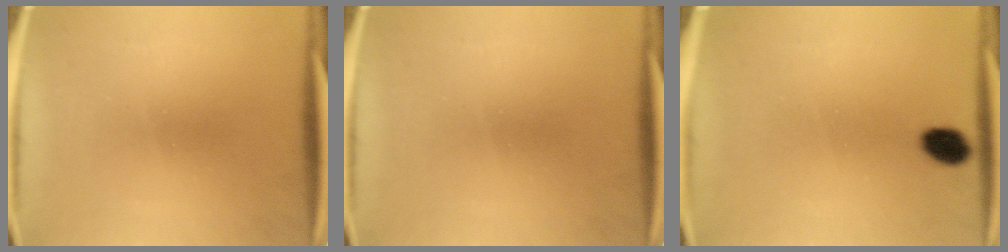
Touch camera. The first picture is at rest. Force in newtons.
{"total": 0.0}
{"total": 2.3}